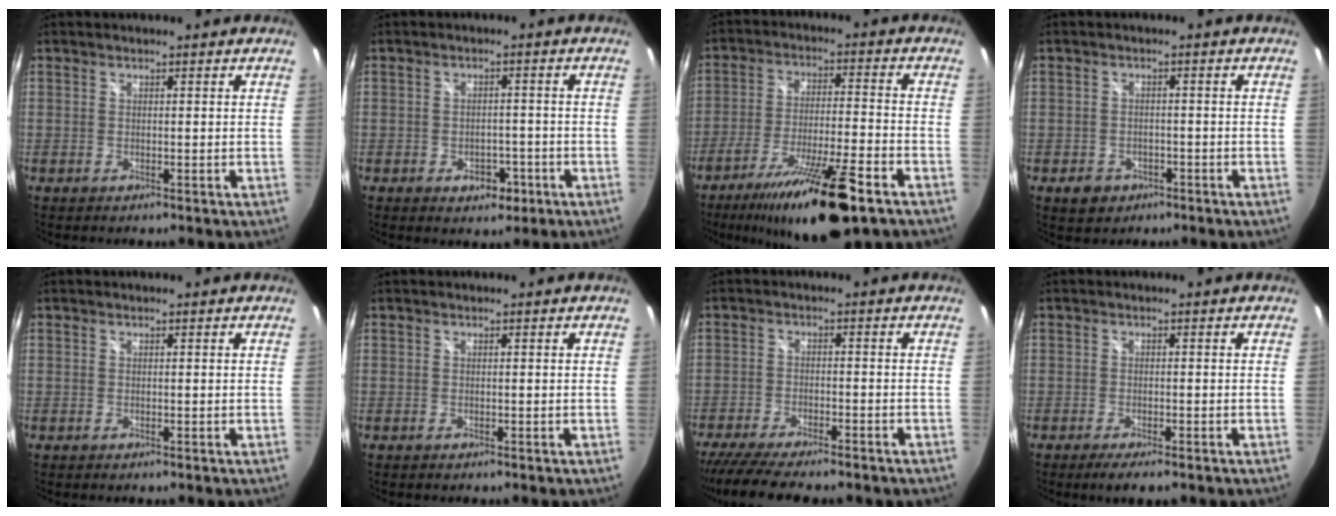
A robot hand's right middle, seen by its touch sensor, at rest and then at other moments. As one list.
[{"total": 4.1, "force": [-2.1, 2.9, 2.0], "torque": [-0.036, 0.007, -0.019]}, {"total": 18.0, "force": [-12.4, 2.3, 12.9], "torque": [-0.234, -0.034, -0.203]}, {"total": 4.0, "force": [-2.2, 3.1, 1.3], "torque": [-0.036, 0.002, -0.027]}, {"total": 0.0}, {"total": 0.0}, {"total": 12.7, "force": [-10.7, 2.1, 6.5], "torque": [-0.140, -0.039, -0.170]}, {"total": 3.7, "force": [-2.7, 0.6, 2.5], "torque": [-0.053, -0.014, -0.044]}]